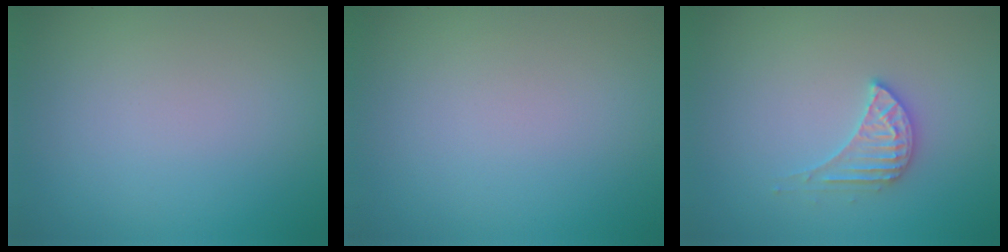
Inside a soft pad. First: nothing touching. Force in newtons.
{"total": 0.0}
{"total": 2.6, "press": 2.6, "slide": 0.2}